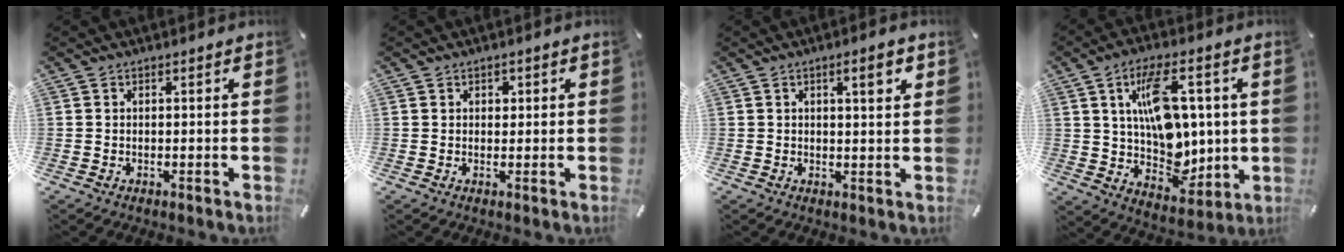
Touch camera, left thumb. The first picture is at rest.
{"total": 1.2, "force": [0.4, 1.1, 0.3], "torque": [0.007, -0.004, 0.004]}
{"total": 4.8, "force": [2.1, 1.1, 4.2], "torque": [-0.060, -0.006, 0.028]}
{"total": 14.5, "force": [3.7, 9.5, 10.3], "torque": [-0.163, -0.008, 0.068]}